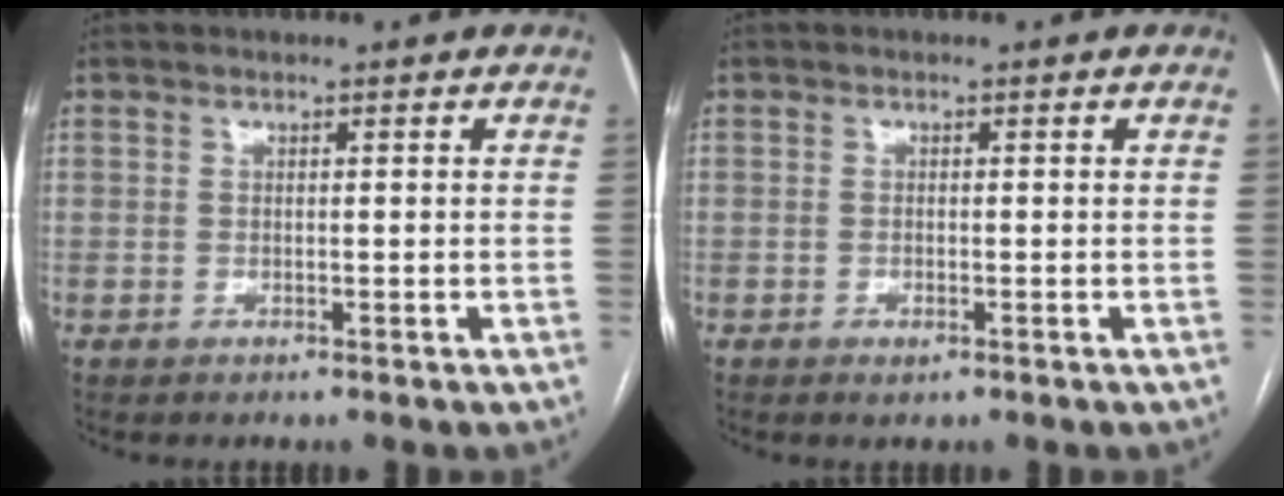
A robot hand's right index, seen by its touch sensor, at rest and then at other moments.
{"total": 1.0, "force": [-0.6, 0.4, 0.8], "torque": [-0.012, -0.002, -0.005]}